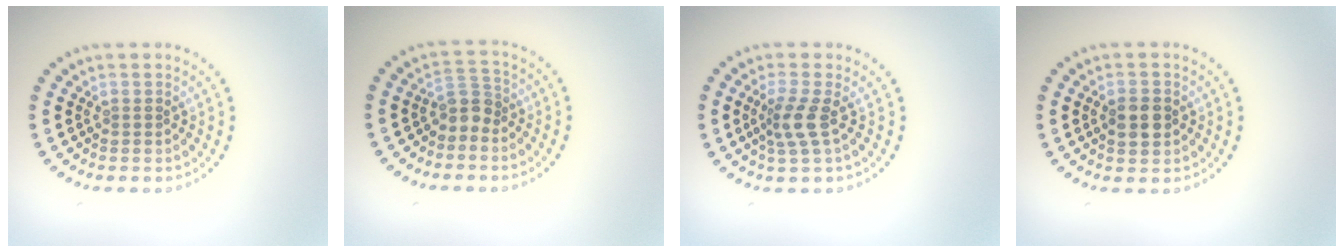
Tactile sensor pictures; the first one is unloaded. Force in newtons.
{"total": 2.2, "press": 1.7, "slide": 1.3}
{"total": 2.4, "press": 1.8, "slide": 1.6}
{"total": 3.0, "press": 3.0, "slide": 0.0}